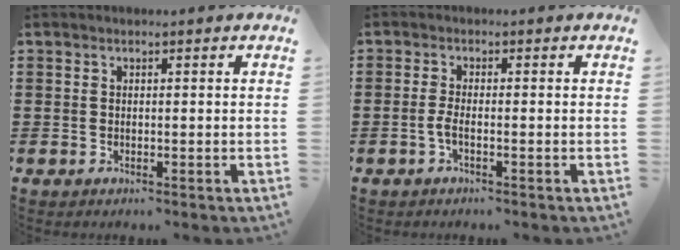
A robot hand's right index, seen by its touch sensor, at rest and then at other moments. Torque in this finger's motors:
{"motor_torque": [0.15, 1.99, -0.06, 0.01]}